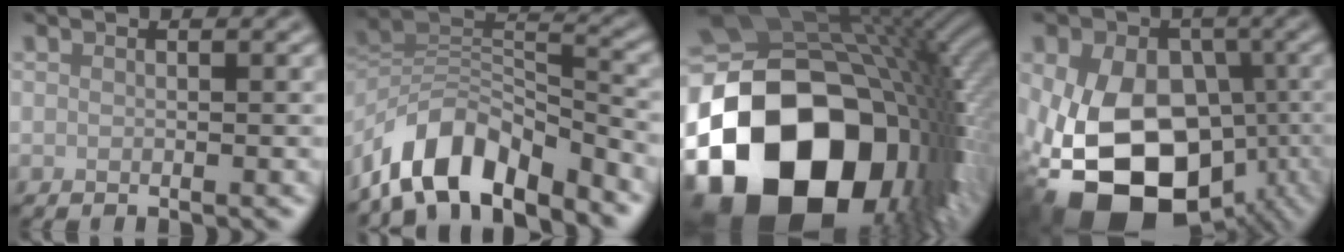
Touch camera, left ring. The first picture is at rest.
{"total": 10.0, "force": [-7.3, 4.1, 5.4], "torque": [-0.078, 0.000, -0.141]}
{"total": 23.8, "force": [-8.4, 16.8, 14.7], "torque": [-0.260, -0.045, -0.141]}
{"total": 18.4, "force": [-5.0, 13.0, 12.1], "torque": [-0.206, -0.015, -0.079]}